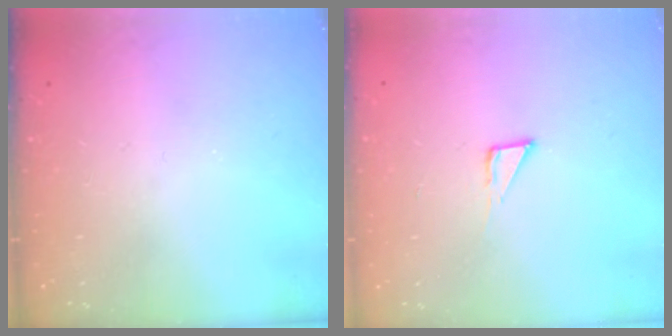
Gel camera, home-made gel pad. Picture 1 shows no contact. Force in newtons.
{"total": 3.6, "press": 3.6, "slide": 0.3}